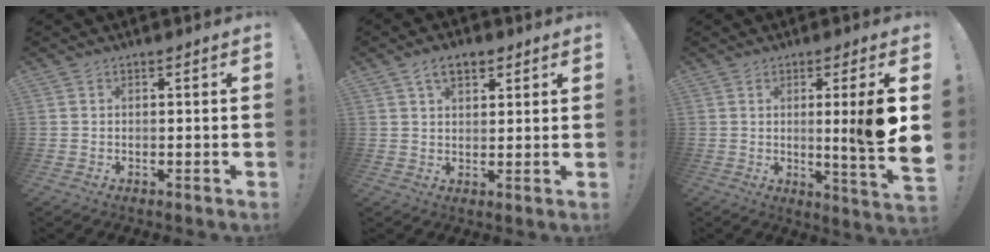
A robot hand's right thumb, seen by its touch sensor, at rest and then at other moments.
{"total": 6.0, "force": [3.3, 3.5, 3.6], "torque": [-0.054, -0.004, 0.060]}
{"total": 11.6, "force": [1.3, -0.6, 11.5], "torque": [-0.170, -0.018, 0.009]}